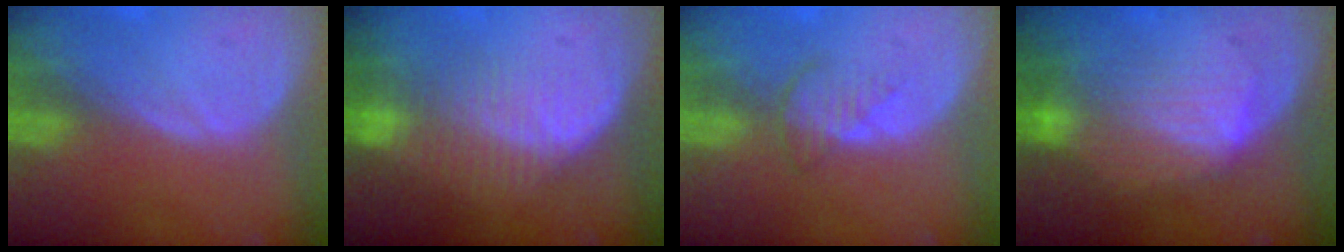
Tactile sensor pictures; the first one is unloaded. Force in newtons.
{"total": 7.2, "press": 6.6, "slide": 2.8}
{"total": 3.0, "press": 2.8, "slide": 1.1}
{"total": 8.0, "press": 7.6, "slide": 2.5}